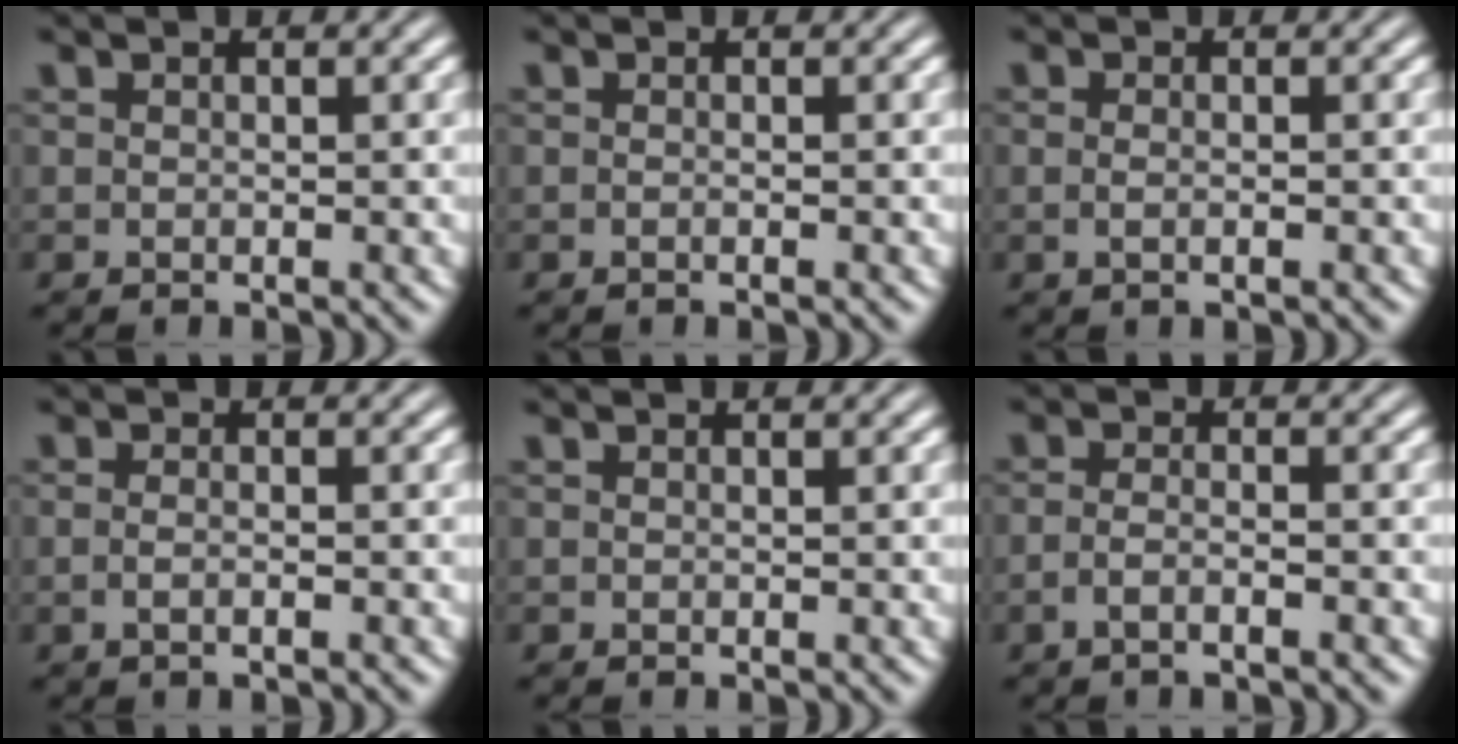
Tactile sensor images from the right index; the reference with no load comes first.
{"total": 0.6, "force": [-0.5, -0.2, 0.3], "torque": [-0.006, 0.000, -0.009]}
{"total": 1.0, "force": [-0.4, -0.5, 0.8], "torque": [-0.018, -0.006, -0.002]}
{"total": 1.2, "force": [-0.8, -0.4, 0.9], "torque": [-0.021, -0.005, -0.009]}
{"total": 0.0}
{"total": 2.0, "force": [-1.5, -0.5, 1.2], "torque": [-0.028, -0.009, -0.023]}